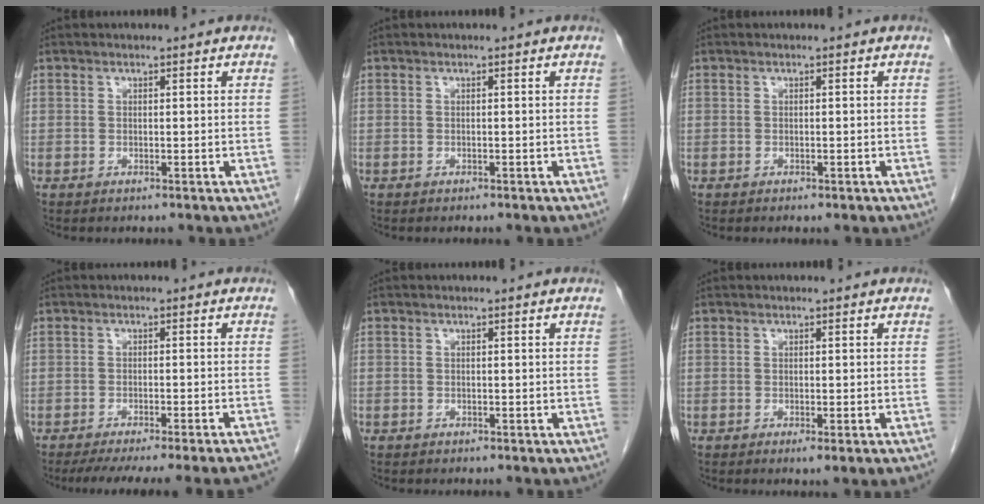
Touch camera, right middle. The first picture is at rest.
{"total": 0.0}
{"total": 0.7, "force": [-0.5, 0.2, 0.4], "torque": [-0.008, -0.001, -0.004]}
{"total": 18.7, "force": [-17.0, -0.1, 7.6], "torque": [-0.067, -0.028, -0.216]}
{"total": 0.7, "force": [-0.5, 0.5, 0.0], "torque": [-0.006, 0.003, -0.008]}
{"total": 1.9, "force": [-1.0, -0.1, 1.6], "torque": [-0.022, -0.007, -0.012]}